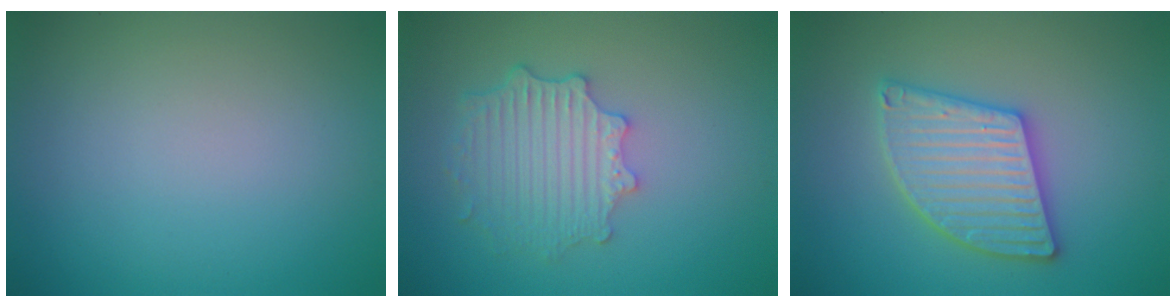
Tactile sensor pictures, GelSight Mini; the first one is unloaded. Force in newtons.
{"total": 4.2, "press": 3.5, "slide": 2.4}
{"total": 5.4, "press": 5.4, "slide": 0.7}